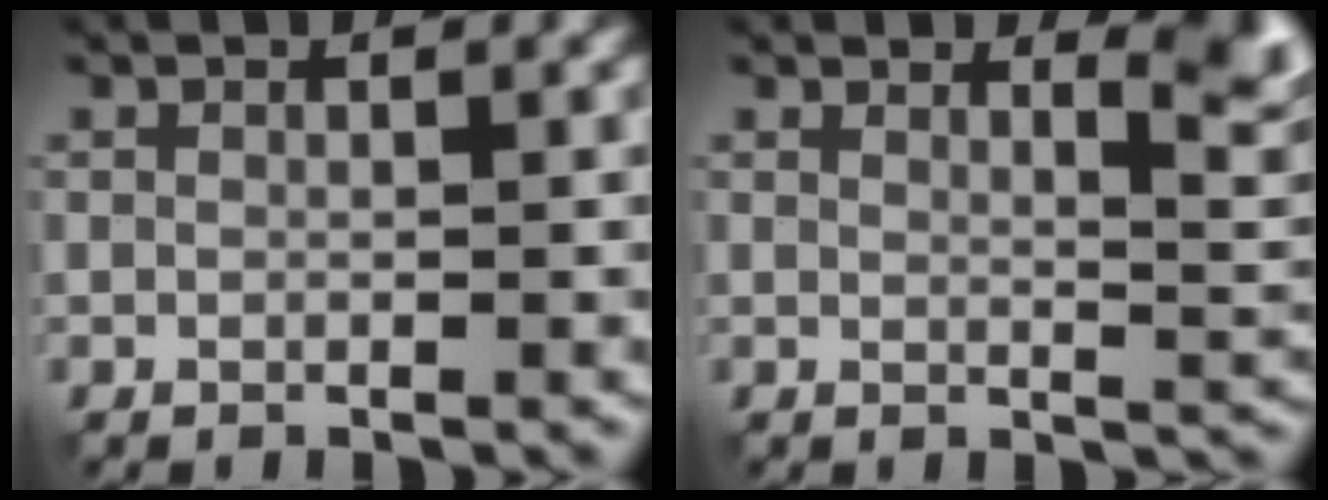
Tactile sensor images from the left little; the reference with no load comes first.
{"total": 4.4, "force": [3.3, 1.2, 2.7], "torque": [-0.017, 0.009, 0.045]}